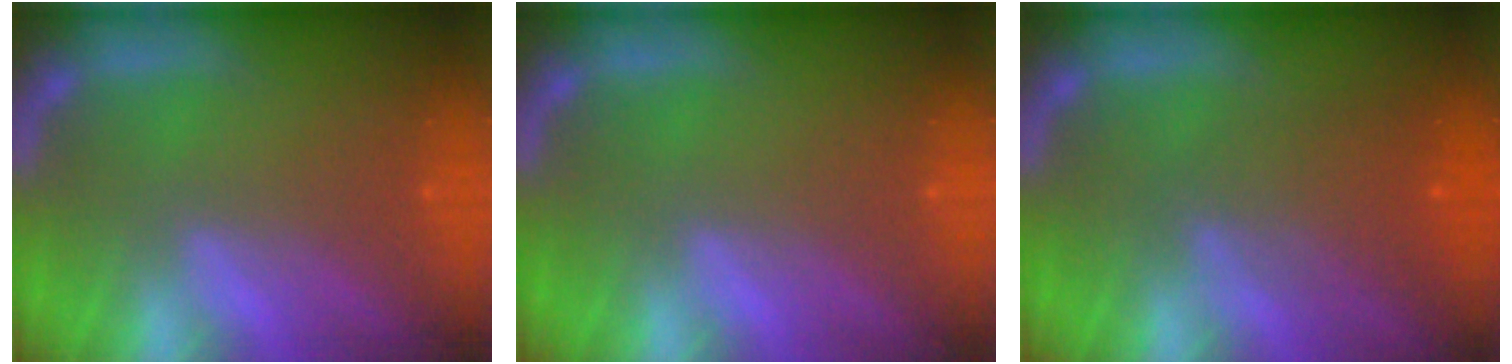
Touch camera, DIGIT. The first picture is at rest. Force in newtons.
{"total": 0.0}
{"total": 4.1}